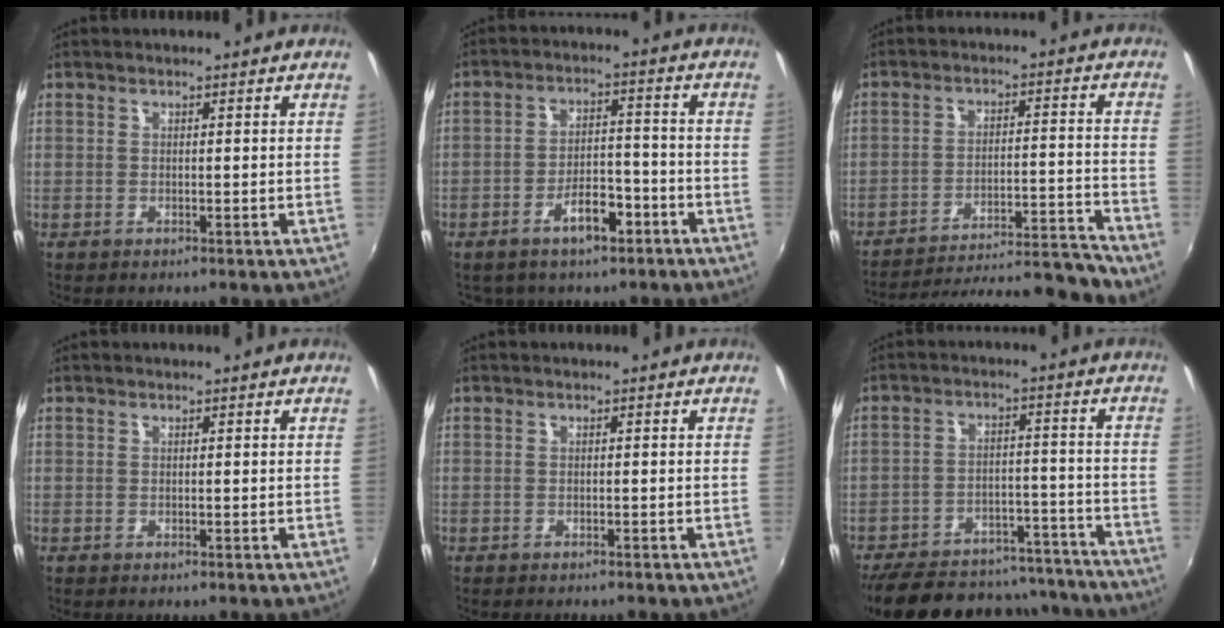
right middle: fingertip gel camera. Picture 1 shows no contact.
{"total": 7.1, "force": [-4.5, 3.8, 4.1], "torque": [-0.075, 0.016, -0.056]}
{"total": 15.6, "force": [-14.6, 0.4, 5.4], "torque": [-0.082, 0.001, -0.214]}
{"total": 0.0}
{"total": 1.1, "force": [-1.0, 0.3, 0.3], "torque": [-0.010, -0.005, -0.017]}
{"total": 27.2, "force": [-23.3, 10.0, 9.8], "torque": [-0.205, 0.032, -0.298]}